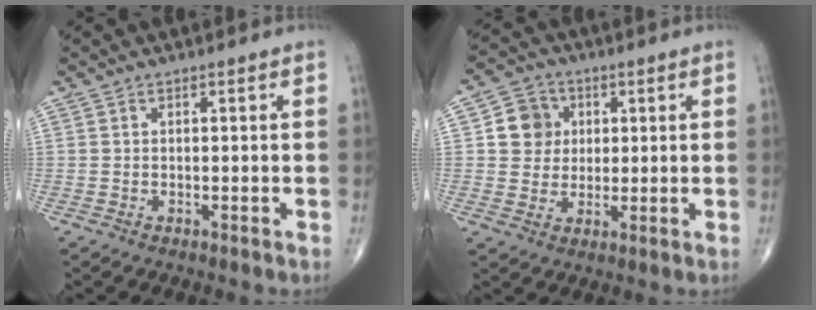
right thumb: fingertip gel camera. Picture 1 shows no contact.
{"total": 7.3, "force": [1.6, 6.6, 2.6], "torque": [-0.012, 0.000, 0.022]}